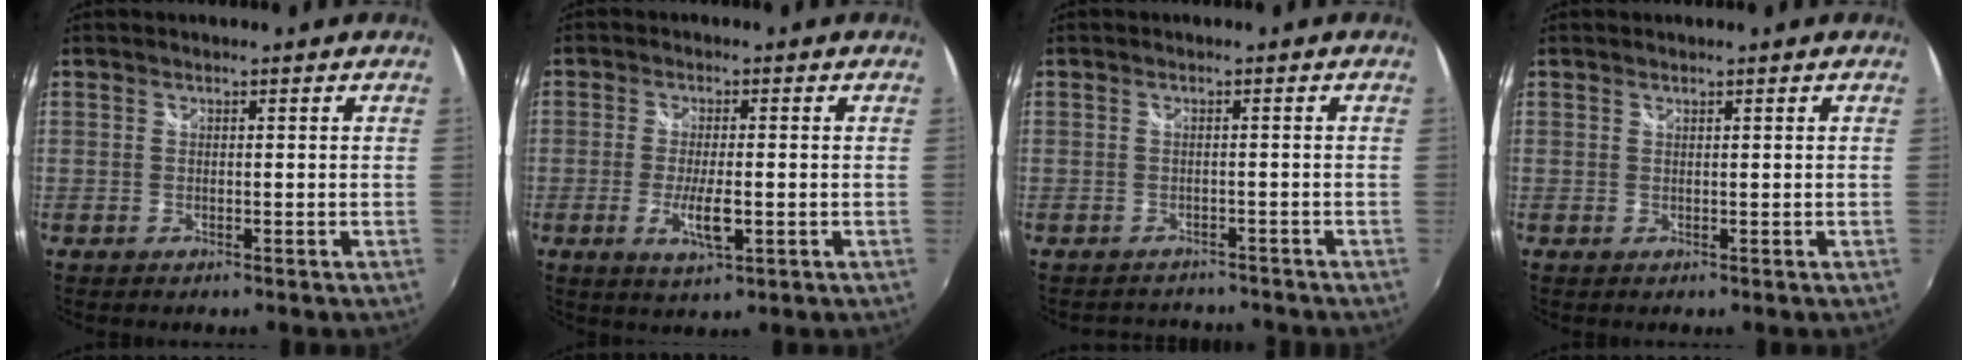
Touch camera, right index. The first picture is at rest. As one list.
[{"total": 5.4, "force": [-1.7, 1.4, 5.0], "torque": [-0.097, -0.014, -0.028]}, {"total": 5.2, "force": [-4.8, 1.7, 1.1], "torque": [-0.027, -0.008, -0.065]}, {"total": 0.0}]